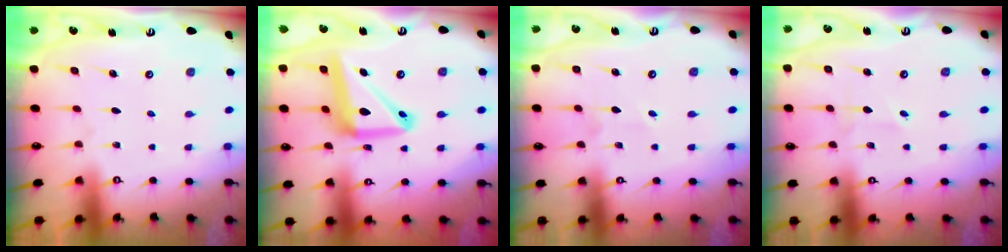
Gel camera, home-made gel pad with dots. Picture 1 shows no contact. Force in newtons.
{"total": 15.4, "press": 15.3, "slide": 1.9}
{"total": 2.8, "press": 2.6, "slide": 0.9}
{"total": 1.6, "press": 1.3, "slide": 0.9}